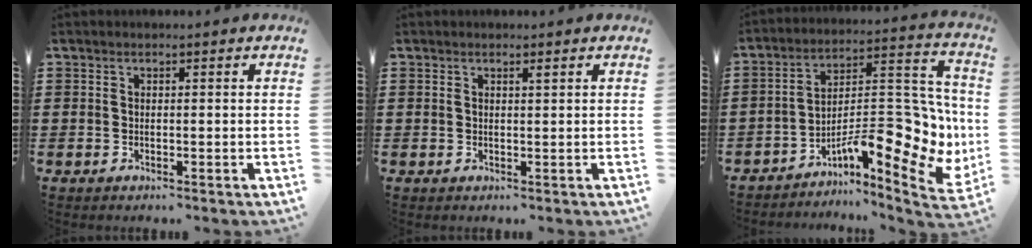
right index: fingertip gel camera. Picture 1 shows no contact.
{"total": 0.6, "force": [0.4, 0.1, 0.5], "torque": [-0.009, 0.000, 0.008]}
{"total": 13.9, "force": [-5.0, 5.4, 11.8], "torque": [-0.150, -0.013, -0.081]}